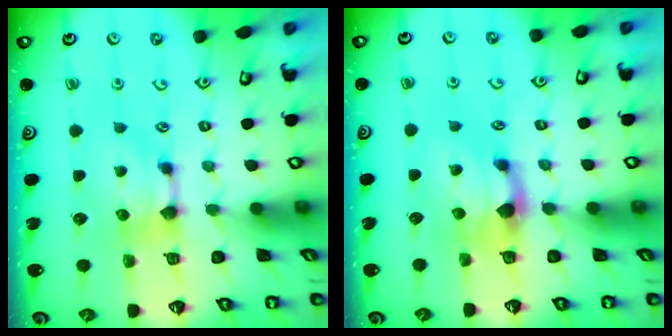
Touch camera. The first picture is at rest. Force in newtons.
{"total": 1.4, "press": 0.6, "slide": 1.2}